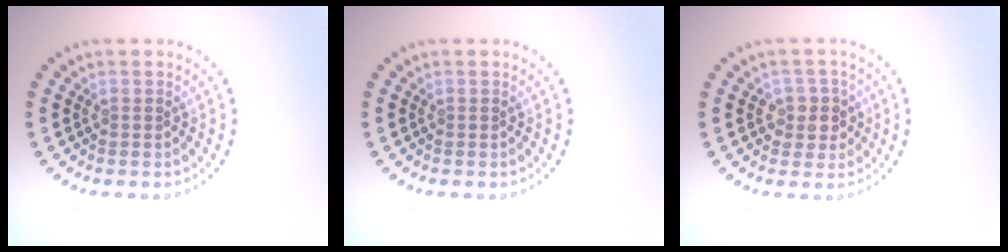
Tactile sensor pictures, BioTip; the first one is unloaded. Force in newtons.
{"total": 0.0}
{"total": 2.5, "press": 2.2, "slide": 1.0}